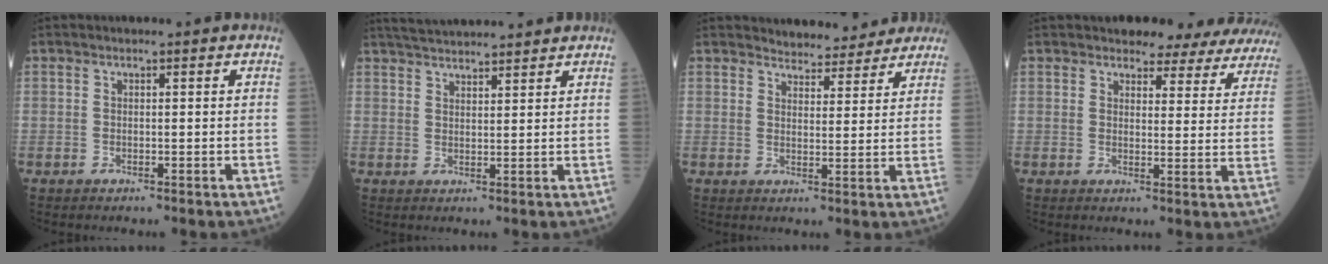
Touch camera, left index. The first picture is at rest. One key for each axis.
{"total": 9.6, "fx": 9.0, "fy": 0.9, "fz": 3.3, "tx": -0.058, "ty": 0.036, "tz": 0.136}
{"total": 8.2, "fx": 7.7, "fy": 2.4, "fz": 1.2, "tx": -0.005, "ty": 0.006, "tz": 0.085}
{"total": 14.4, "fx": 13.5, "fy": 4.2, "fz": 3.0, "tx": -0.005, "ty": -0.036, "tz": 0.126}